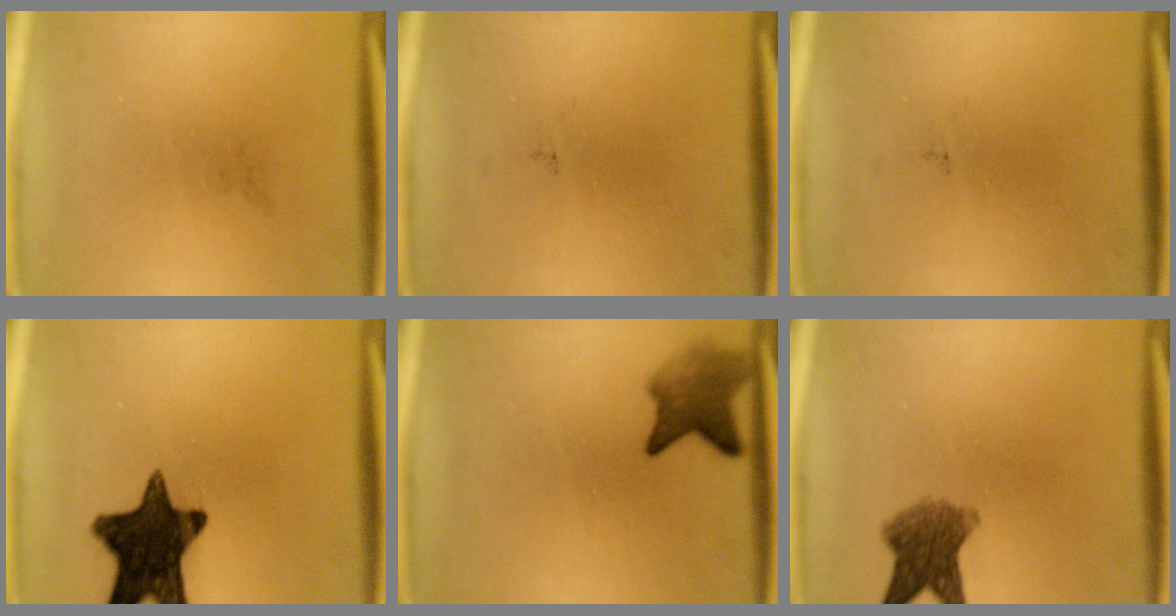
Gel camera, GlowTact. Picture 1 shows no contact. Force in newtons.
{"total": 0.0}
{"total": 0.0}
{"total": 15.2}
{"total": 5.0}
{"total": 6.5}